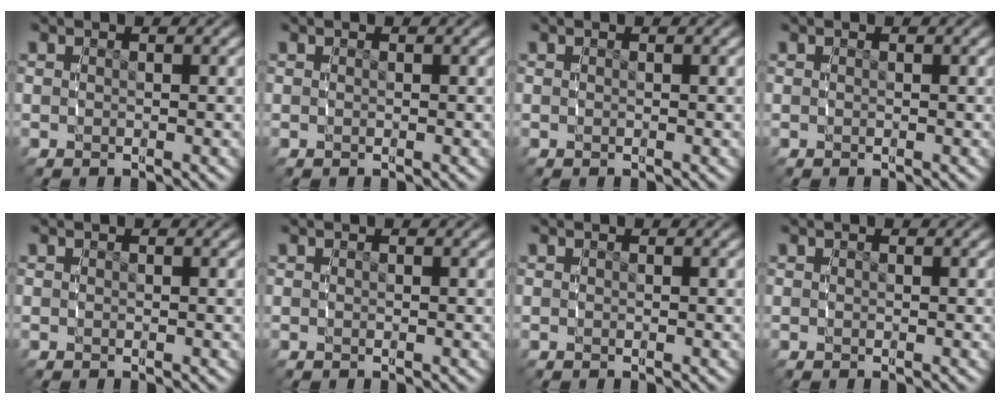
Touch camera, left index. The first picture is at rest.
{"total": 0.0}
{"total": 0.0}
{"total": 1.0, "force": [-0.2, -0.9, -0.3], "torque": [0.012, -0.009, 0.005]}
{"total": 0.0}
{"total": 0.0}
{"total": 0.0}
{"total": 0.0}